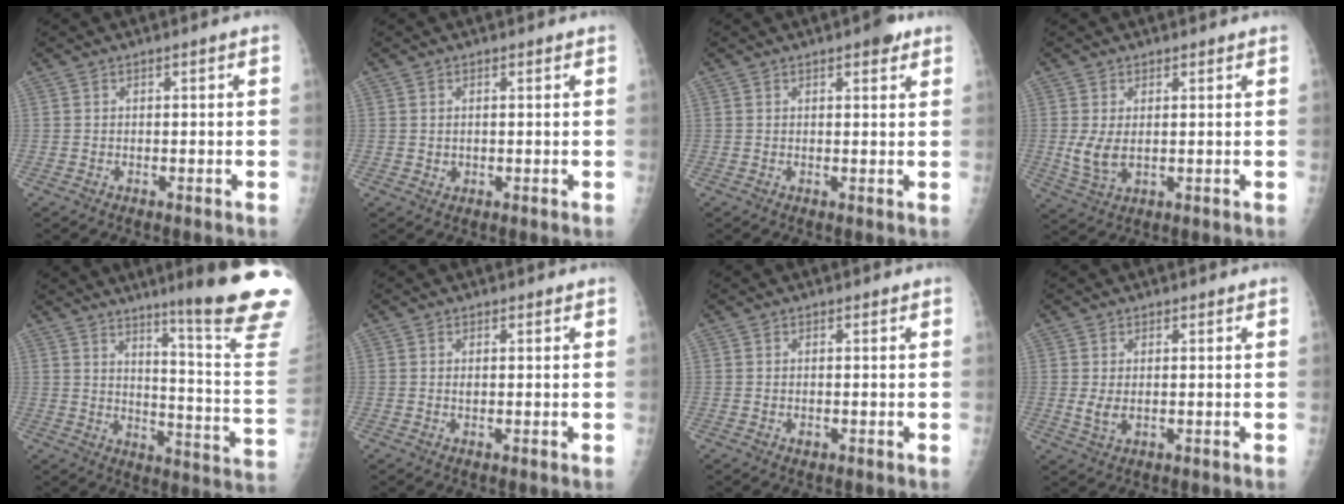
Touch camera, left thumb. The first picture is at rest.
{"total": 1.1, "force": [0.5, 1.0, 0.2], "torque": [0.003, -0.002, 0.005]}
{"total": 3.2, "force": [2.1, 1.2, 2.1], "torque": [-0.018, -0.007, 0.024]}
{"total": 5.4, "force": [0.8, 3.4, 4.1], "torque": [-0.079, -0.015, 0.025]}
{"total": 21.9, "force": [15.2, 0.3, 15.7], "torque": [-0.186, -0.114, 0.206]}
{"total": 0.9, "force": [0.5, 0.6, 0.4], "torque": [-0.003, -0.003, 0.006]}
{"total": 0.8, "force": [0.1, 0.7, 0.4], "torque": [-0.003, 0.000, 0.001]}
{"total": 2.8, "force": [0.6, 1.9, 2.0], "torque": [-0.033, -0.009, 0.017]}